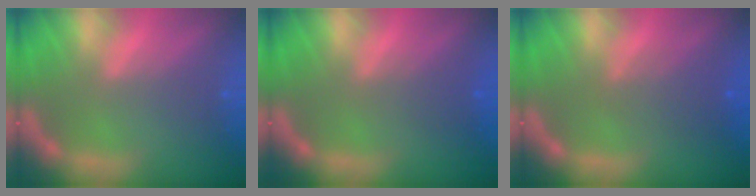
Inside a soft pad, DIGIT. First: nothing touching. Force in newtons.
{"total": 2.0}
{"total": 3.0}